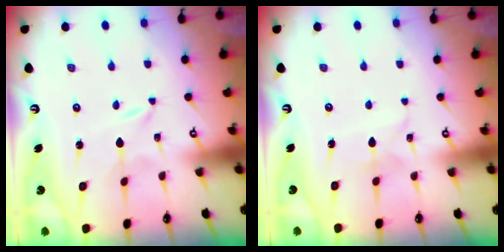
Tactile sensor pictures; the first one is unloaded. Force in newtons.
{"total": 4.3, "press": 4.3, "slide": 0.4}